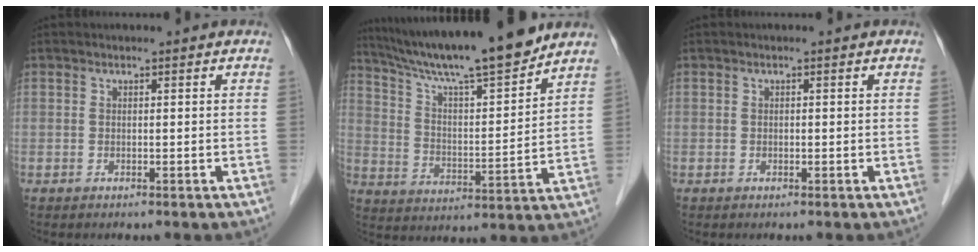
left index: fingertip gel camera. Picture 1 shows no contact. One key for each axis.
{"total": 17.5, "fx": 15.2, "fy": 0.1, "fz": 8.6, "tx": -0.145, "ty": 0.000, "tz": 0.249}
{"total": 0.0}